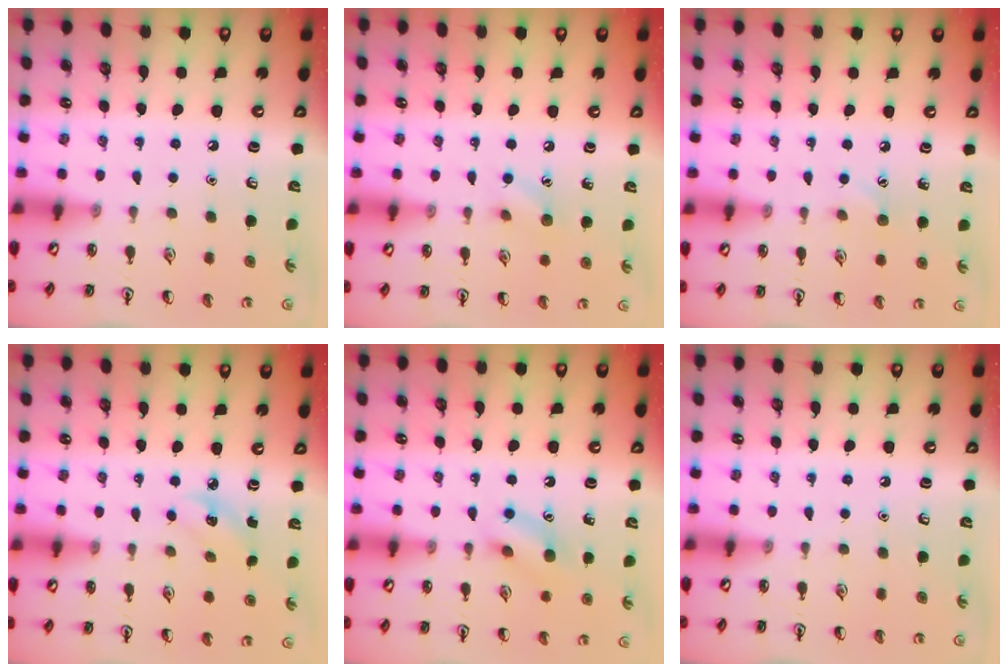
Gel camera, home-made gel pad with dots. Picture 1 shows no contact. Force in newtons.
{"total": 6.3, "press": 6.1, "slide": 1.9}
{"total": 3.8, "press": 3.7, "slide": 1.0}
{"total": 2.6, "press": 2.5, "slide": 0.8}
{"total": 9.7, "press": 9.7, "slide": 0.6}
{"total": 0.0}